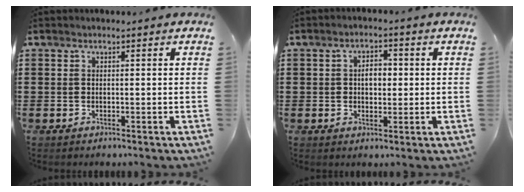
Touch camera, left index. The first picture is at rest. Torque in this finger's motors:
{"motor_torque": [0.17, -0.04, 0.21, 0.04]}